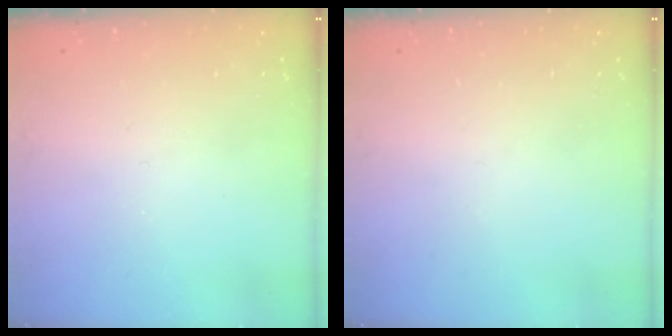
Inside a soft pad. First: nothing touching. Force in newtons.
{"total": 0.0}